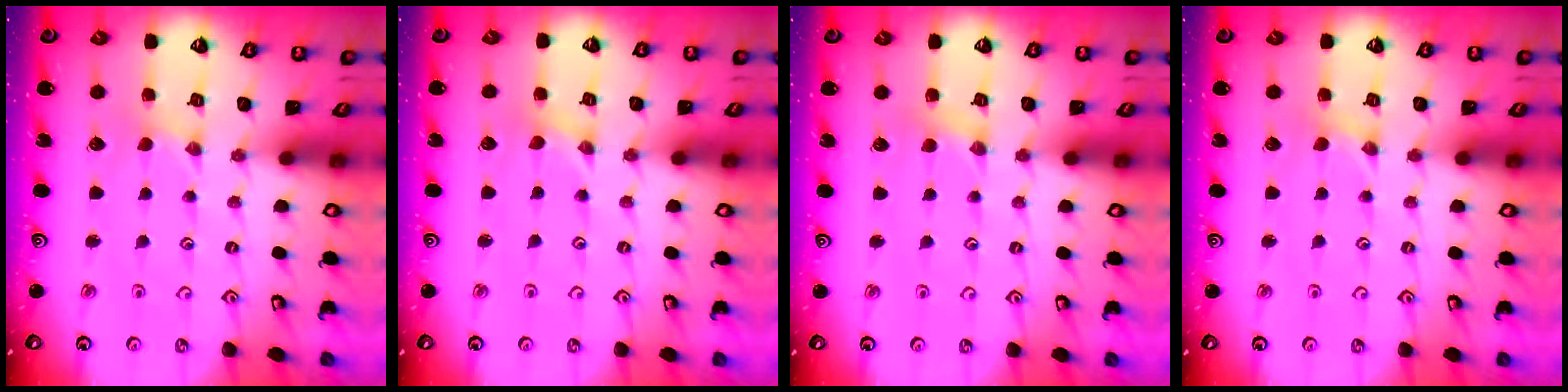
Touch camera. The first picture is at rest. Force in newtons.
{"total": 0.0}
{"total": 3.8, "press": 3.8, "slide": 0.4}
{"total": 0.6, "press": 0.6, "slide": 0.2}